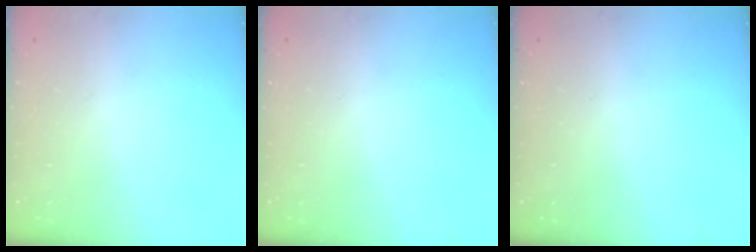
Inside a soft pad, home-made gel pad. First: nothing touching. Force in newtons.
{"total": 0.0}
{"total": 0.0}